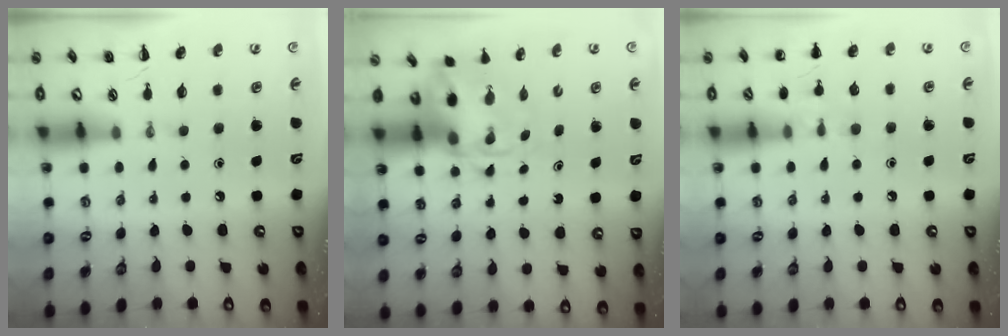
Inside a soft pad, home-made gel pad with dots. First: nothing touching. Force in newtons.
{"total": 3.9, "press": 3.8, "slide": 0.9}
{"total": 7.4, "press": 7.1, "slide": 2.2}